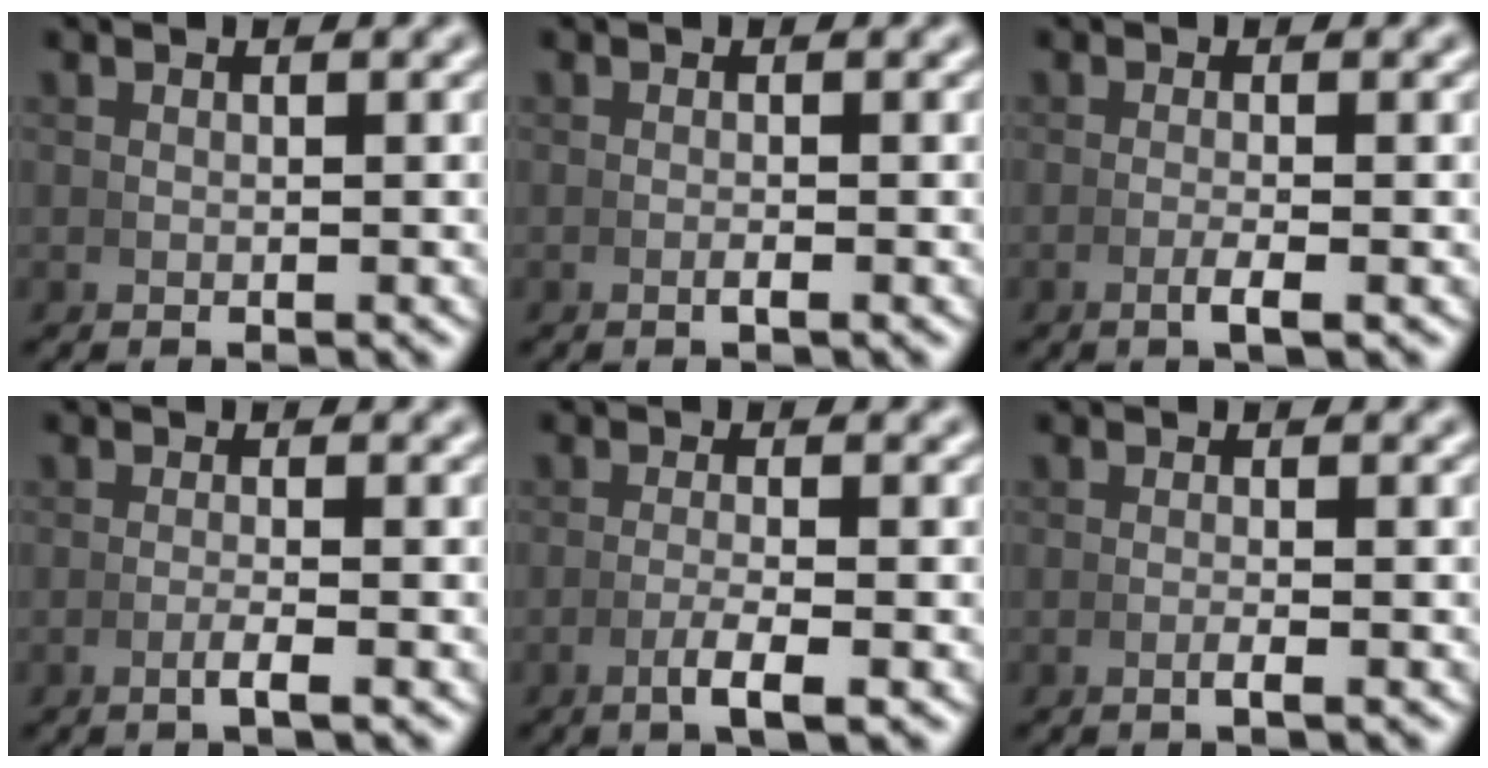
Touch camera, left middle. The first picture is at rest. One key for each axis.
{"total": 0.7, "fx": -0.5, "fy": 0.0, "fz": 0.5, "tx": -0.010, "ty": 0.004, "tz": -0.011}
{"total": 1.7, "fx": -1.0, "fy": 0.1, "fz": 1.4, "tx": -0.034, "ty": -0.003, "tz": -0.018}
{"total": 1.4, "fx": -0.9, "fy": 0.0, "fz": 1.1, "tx": -0.029, "ty": -0.002, "tz": -0.017}
{"total": 2.5, "fx": -1.3, "fy": 0.2, "fz": 2.2, "tx": -0.052, "ty": -0.007, "tz": -0.021}
{"total": 1.0, "fx": -0.6, "fy": 0.0, "fz": 0.7, "tx": -0.018, "ty": 0.001, "tz": -0.013}